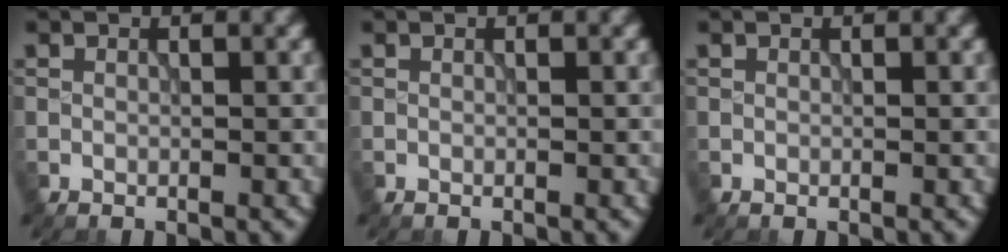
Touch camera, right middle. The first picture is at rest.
{"total": 0.0}
{"total": 0.0}